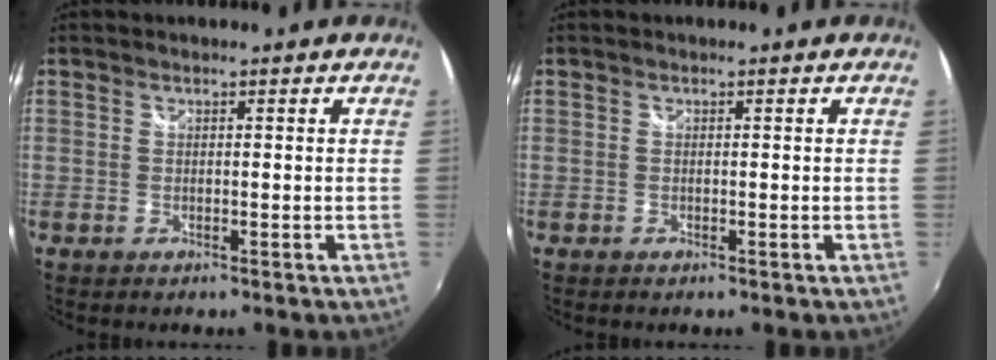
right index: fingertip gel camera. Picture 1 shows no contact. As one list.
[{"total": 0.0}]